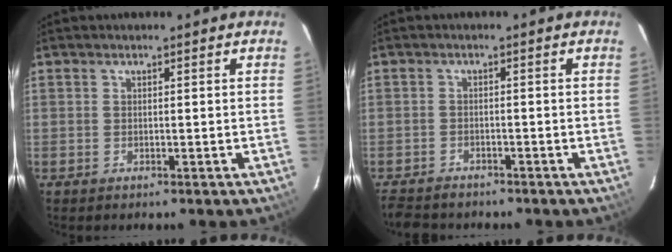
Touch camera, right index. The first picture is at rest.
{"total": 6.5, "force": [-5.7, 2.5, 1.7], "torque": [-0.053, -0.007, -0.094]}